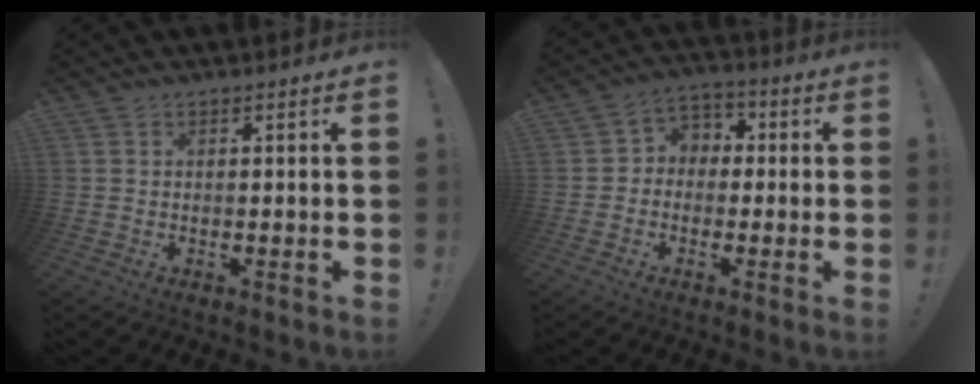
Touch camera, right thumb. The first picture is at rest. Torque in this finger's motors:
{"motor_torque": [0.94, 0.69, 0.11, 0.11, -0.01]}